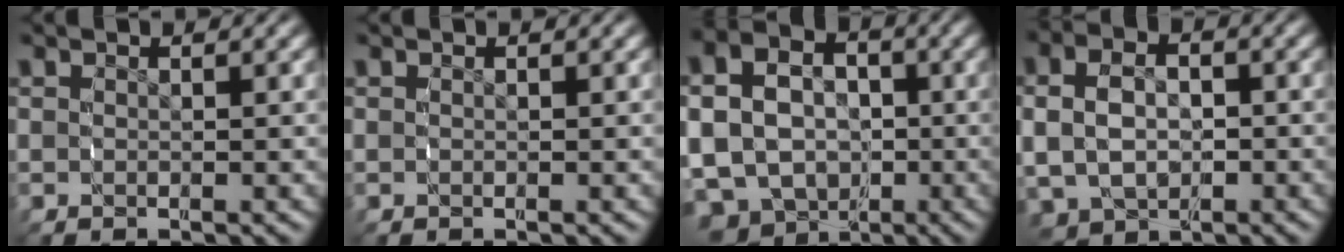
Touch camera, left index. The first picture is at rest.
{"total": 0.0}
{"total": 13.5, "force": [-3.7, 12.1, 4.7], "torque": [-0.122, -0.060, -0.058]}
{"total": 6.2, "force": [-0.7, 5.1, 3.4], "torque": [-0.080, -0.020, 0.001]}